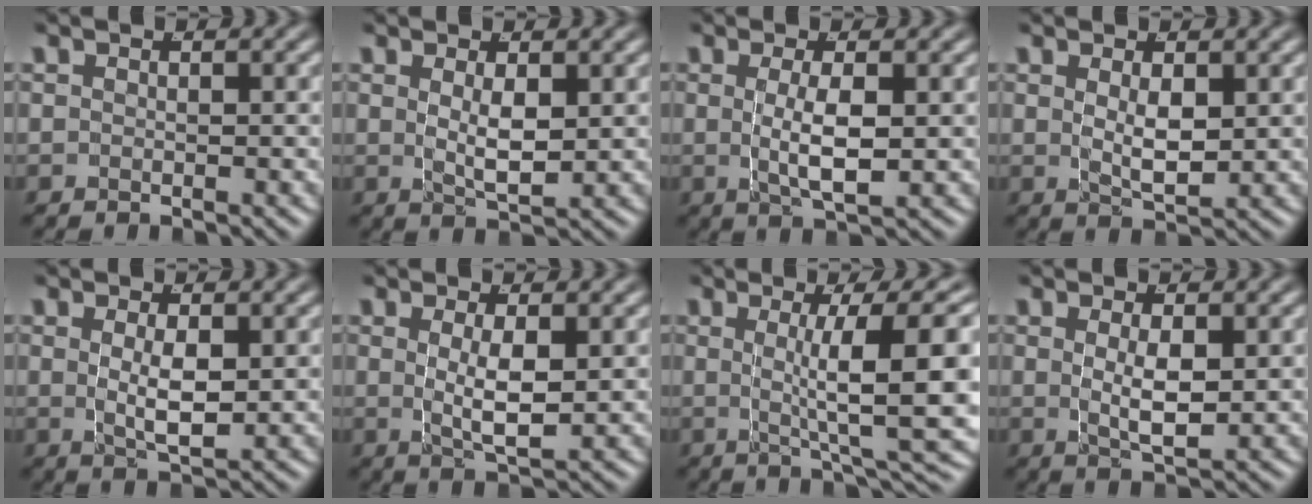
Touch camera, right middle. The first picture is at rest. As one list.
[{"total": 2.7, "force": [0.5, 0.5, 2.7], "torque": [-0.047, -0.017, 0.021]}, {"total": 3.8, "force": [-0.3, 0.7, 3.7], "torque": [-0.071, -0.015, 0.005]}, {"total": 2.7, "force": [0.4, 0.7, 2.6], "torque": [-0.043, -0.018, 0.021]}, {"total": 3.1, "force": [0.2, 0.6, 3.1], "torque": [-0.056, -0.017, 0.015]}, {"total": 3.5, "force": [0.1, 0.5, 3.5], "torque": [-0.064, -0.016, 0.013]}, {"total": 8.6, "force": [0.0, 1.2, 8.6], "torque": [-0.101, 0.002, 0.004]}, {"total": 3.1, "force": [0.2, 0.6, 3.1], "torque": [-0.056, -0.017, 0.016]}]